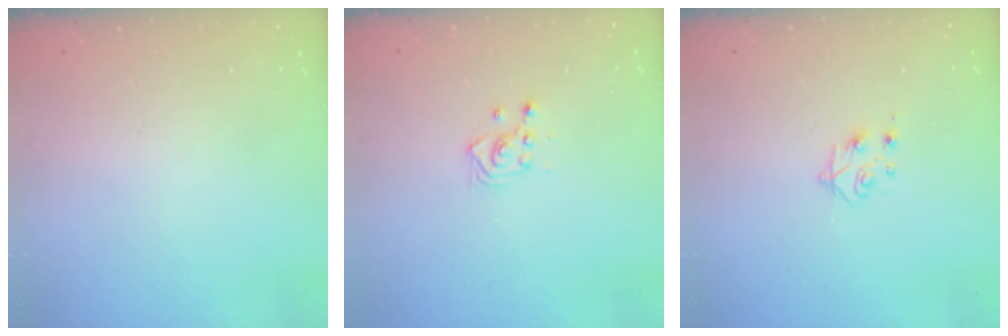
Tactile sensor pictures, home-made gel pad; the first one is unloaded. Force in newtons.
{"total": 3.0, "press": 3.0, "slide": 0.5}
{"total": 4.4, "press": 4.4, "slide": 0.6}